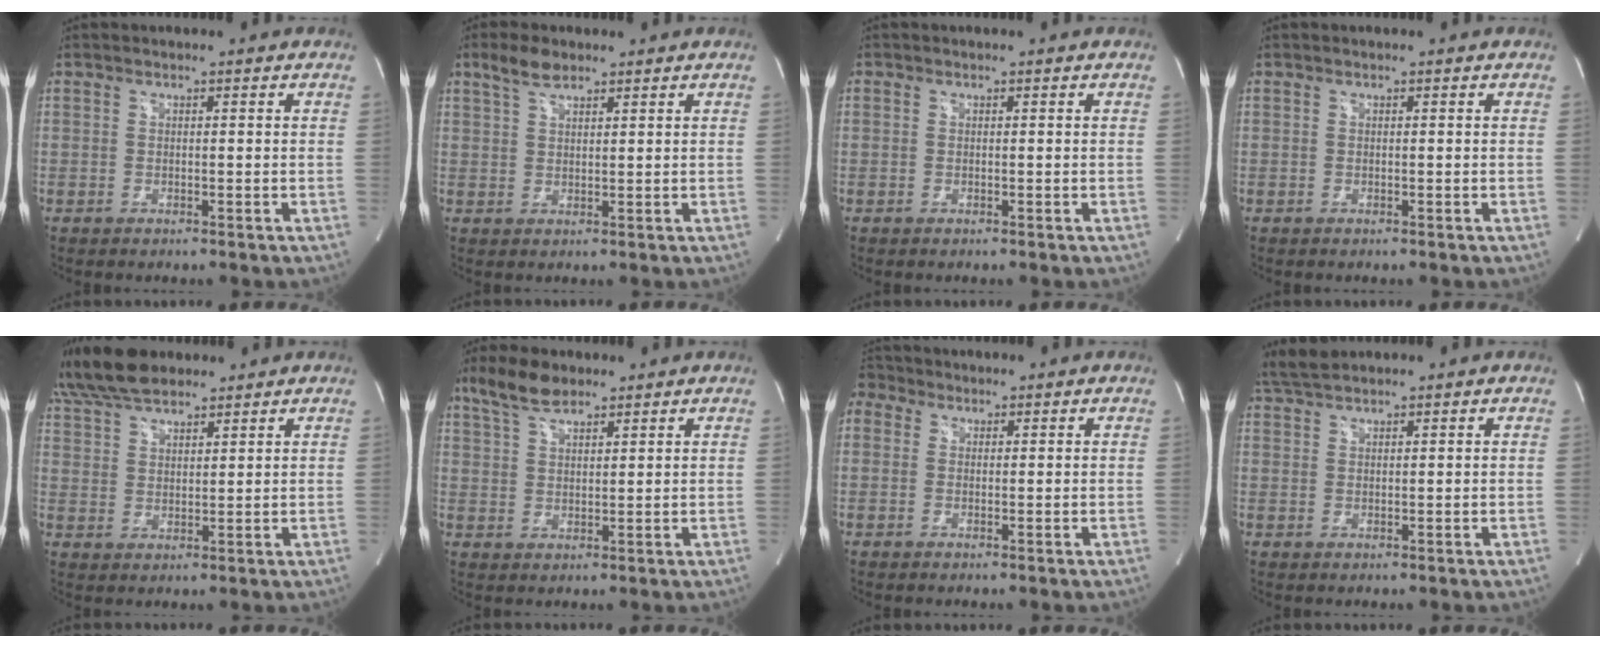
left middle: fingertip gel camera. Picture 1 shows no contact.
{"total": 4.0, "force": [3.0, 1.5, 2.3], "torque": [-0.054, 0.011, 0.060]}
{"total": 0.0}
{"total": 0.0}
{"total": 12.0, "force": [9.9, 3.7, 5.5], "torque": [-0.115, 0.038, 0.186]}
{"total": 6.6, "force": [5.0, 2.2, 3.6], "torque": [-0.079, 0.016, 0.099]}
{"total": 3.4, "force": [1.7, 2.8, 1.0], "torque": [-0.027, 0.024, 0.031]}
{"total": 3.6, "force": [3.3, 0.3, 1.3], "torque": [-0.036, 0.019, 0.071]}